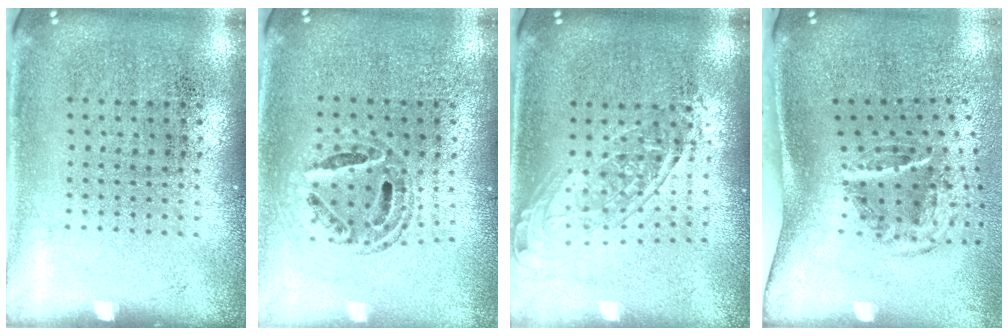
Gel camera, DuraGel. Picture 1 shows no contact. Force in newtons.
{"total": 0.7, "press": 0.7, "slide": 0.2}
{"total": 1.5, "press": 1.3, "slide": 0.8}
{"total": 2.0, "press": 1.2, "slide": 1.6}